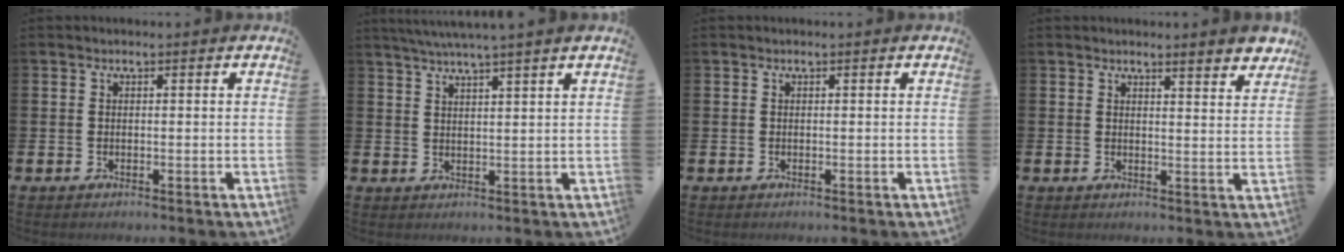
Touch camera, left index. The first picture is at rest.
{"total": 3.8, "force": [3.5, -1.1, 1.0], "torque": [-0.032, -0.009, 0.064]}
{"total": 0.0}
{"total": 3.3, "force": [3.2, 0.0, 0.5], "torque": [0.001, -0.026, 0.053]}